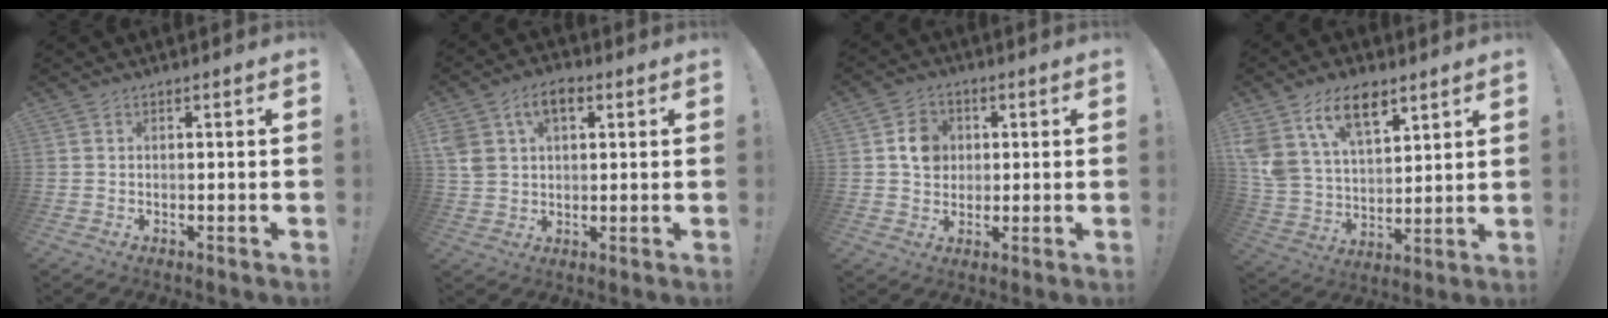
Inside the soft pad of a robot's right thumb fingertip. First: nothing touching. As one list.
[{"total": 9.9, "force": [4.0, 6.6, 6.2], "torque": [-0.117, 0.003, 0.078]}, {"total": 7.7, "force": [1.5, 6.9, 3.1], "torque": [-0.037, 0.005, 0.031]}, {"total": 15.6, "force": [9.4, 8.9, 8.6], "torque": [-0.166, -0.051, 0.177]}]